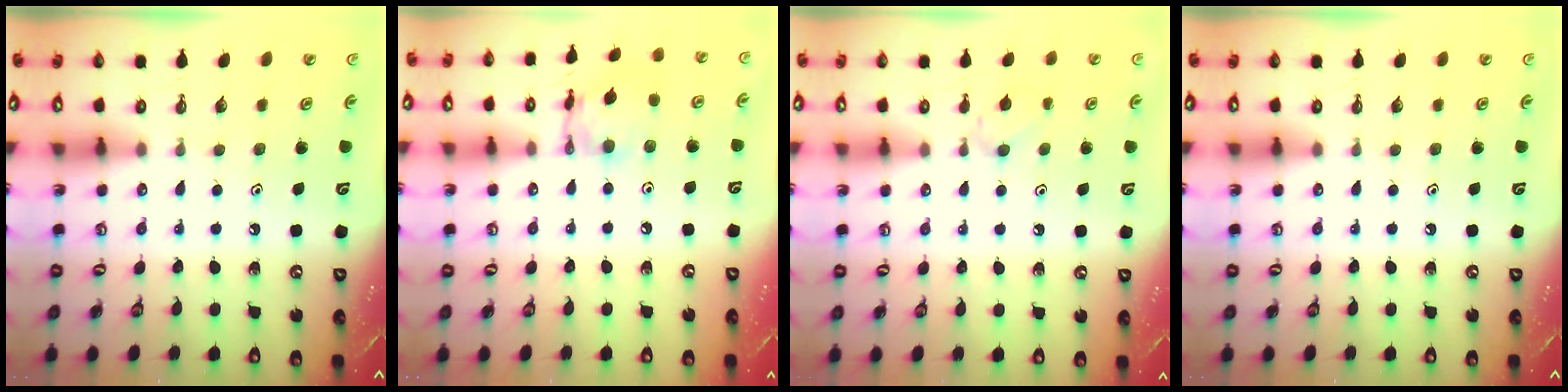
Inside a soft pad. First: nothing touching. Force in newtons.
{"total": 12.0, "press": 12.0, "slide": 0.9}
{"total": 6.0, "press": 5.9, "slide": 0.8}
{"total": 0.0}